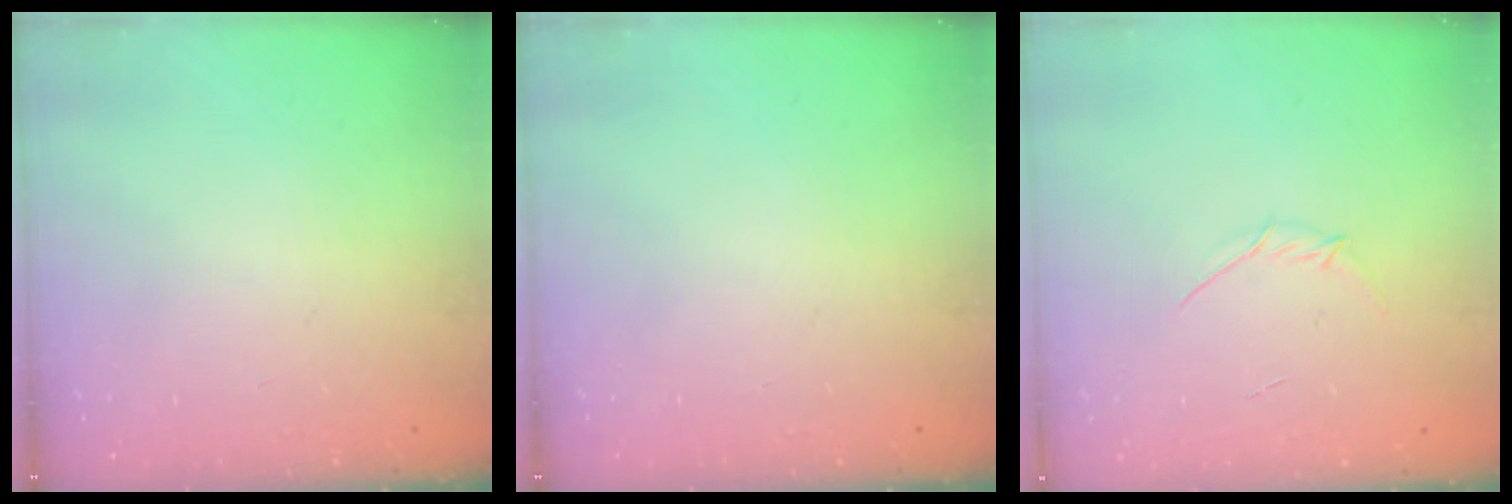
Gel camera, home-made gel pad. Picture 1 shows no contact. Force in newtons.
{"total": 0.0}
{"total": 4.2, "press": 4.2, "slide": 0.8}